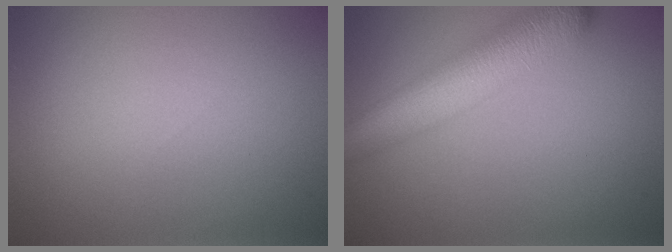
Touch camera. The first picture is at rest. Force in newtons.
{"total": 7.5, "press": 7.5, "slide": 0.3}